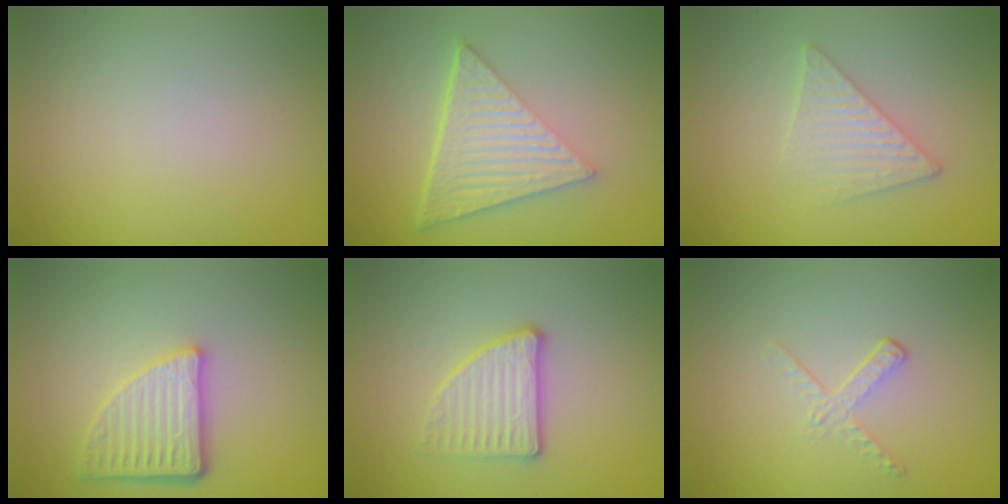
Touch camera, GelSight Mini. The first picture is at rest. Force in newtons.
{"total": 6.7, "press": 4.4, "slide": 5.0}
{"total": 2.6, "press": 2.6, "slide": 0.3}
{"total": 4.6, "press": 3.4, "slide": 3.1}
{"total": 2.7, "press": 2.6, "slide": 0.8}
{"total": 1.2, "press": 0.4, "slide": 1.2}